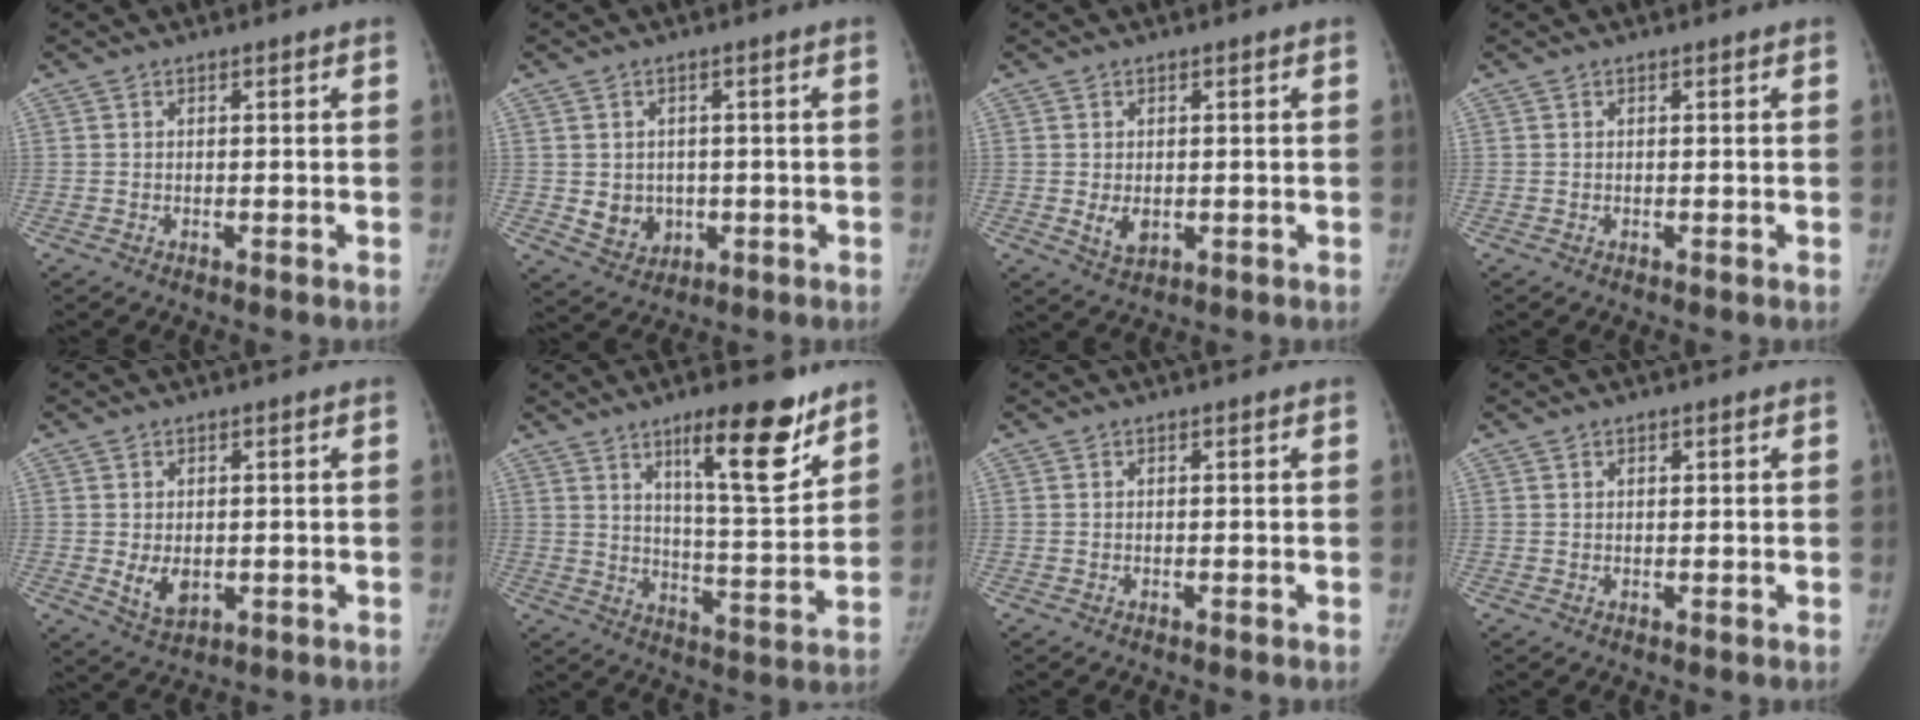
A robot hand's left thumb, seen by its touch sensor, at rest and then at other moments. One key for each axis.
{"total": 5.8, "fx": -0.4, "fy": 5.1, "fz": 2.7, "tx": -0.018, "ty": -0.001, "tz": 0.009}
{"total": 3.3, "fx": -0.2, "fy": 2.3, "fz": 2.3, "tx": -0.032, "ty": -0.006, "tz": 0.005}
{"total": 0.0}
{"total": 4.6, "fx": -0.3, "fy": 3.3, "fz": 3.3, "tx": -0.046, "ty": -0.011, "tz": 0.007}
{"total": 15.2, "fx": 9.7, "fy": 3.8, "fz": 11.1, "tx": -0.135, "ty": -0.070, "tz": 0.154}
{"total": 0.0}
{"total": 0.8, "fx": 0.5, "fy": 0.5, "fz": 0.3, "tx": 0.001, "ty": -0.002, "tz": 0.006}